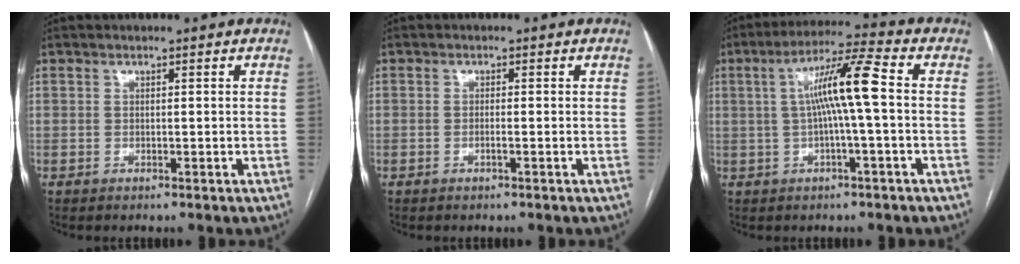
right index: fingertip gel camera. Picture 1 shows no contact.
{"total": 0.8, "force": [-0.3, 0.0, 0.7], "torque": [-0.017, 0.002, -0.003]}
{"total": 9.3, "force": [0.4, -0.2, 9.3], "torque": [-0.168, 0.019, 0.005]}